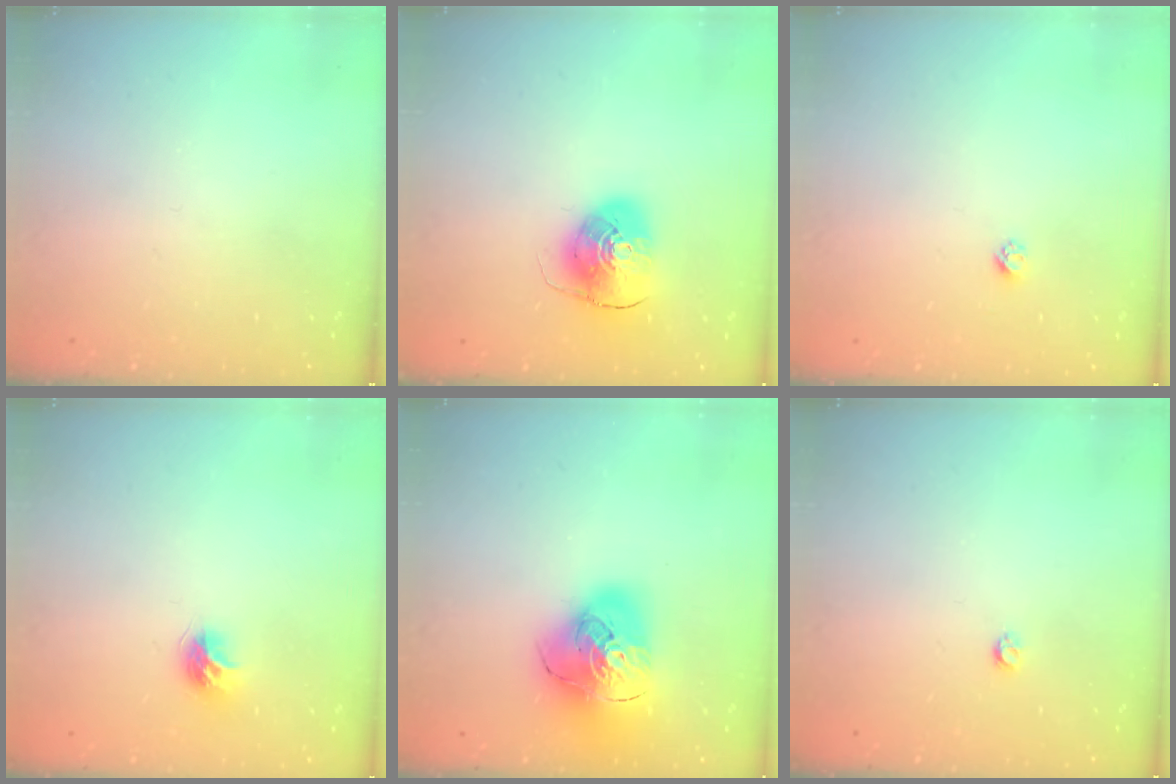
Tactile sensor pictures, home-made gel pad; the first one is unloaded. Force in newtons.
{"total": 9.9, "press": 9.8, "slide": 1.6}
{"total": 2.3, "press": 2.3, "slide": 0.2}
{"total": 7.8, "press": 7.8, "slide": 0.4}
{"total": 20.4, "press": 20.2, "slide": 2.5}
{"total": 2.9, "press": 2.8, "slide": 0.5}